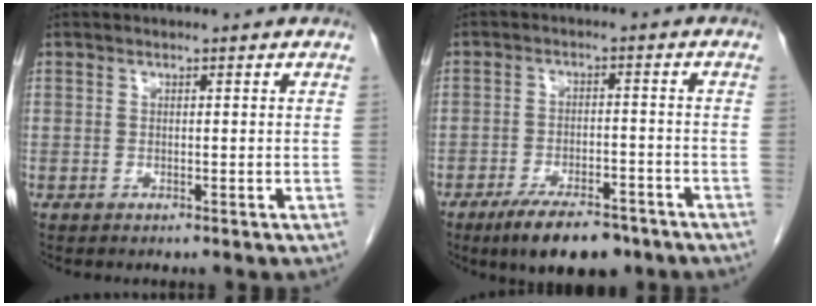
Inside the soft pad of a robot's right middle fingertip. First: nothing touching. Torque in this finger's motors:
{"motor_torque": [1.28, -0.86, 0.45, 0.12]}